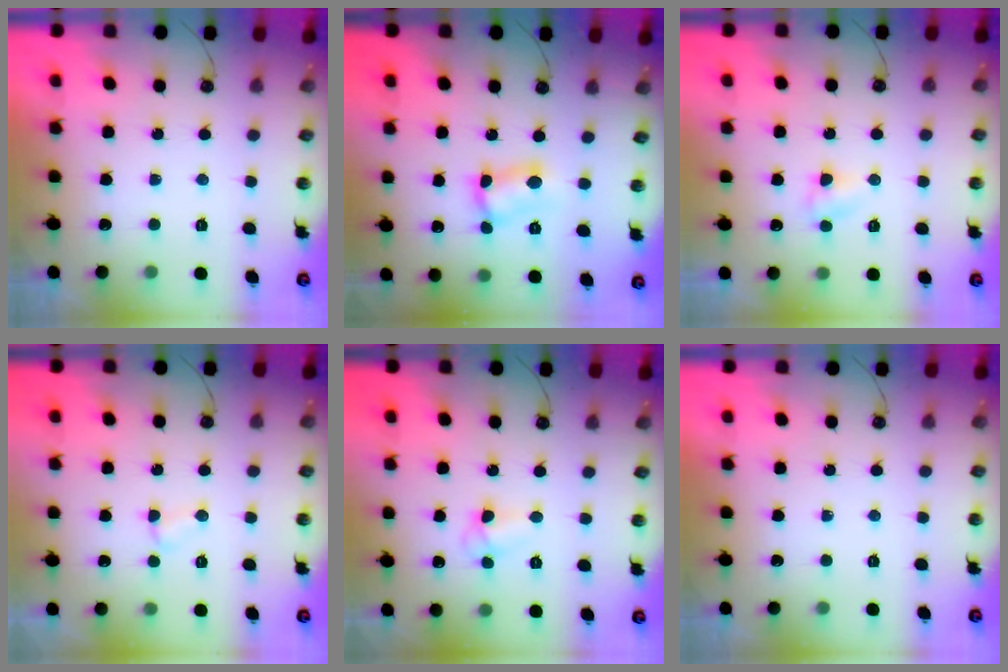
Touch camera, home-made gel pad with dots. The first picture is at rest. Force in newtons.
{"total": 5.2, "press": 5.2, "slide": 0.2}
{"total": 3.3, "press": 3.2, "slide": 0.5}
{"total": 2.7, "press": 2.6, "slide": 0.4}
{"total": 3.6, "press": 3.6, "slide": 0.0}
{"total": 0.0}